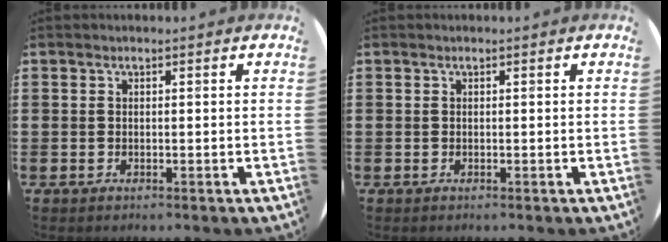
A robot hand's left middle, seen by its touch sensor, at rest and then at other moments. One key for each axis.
{"total": 0.0}